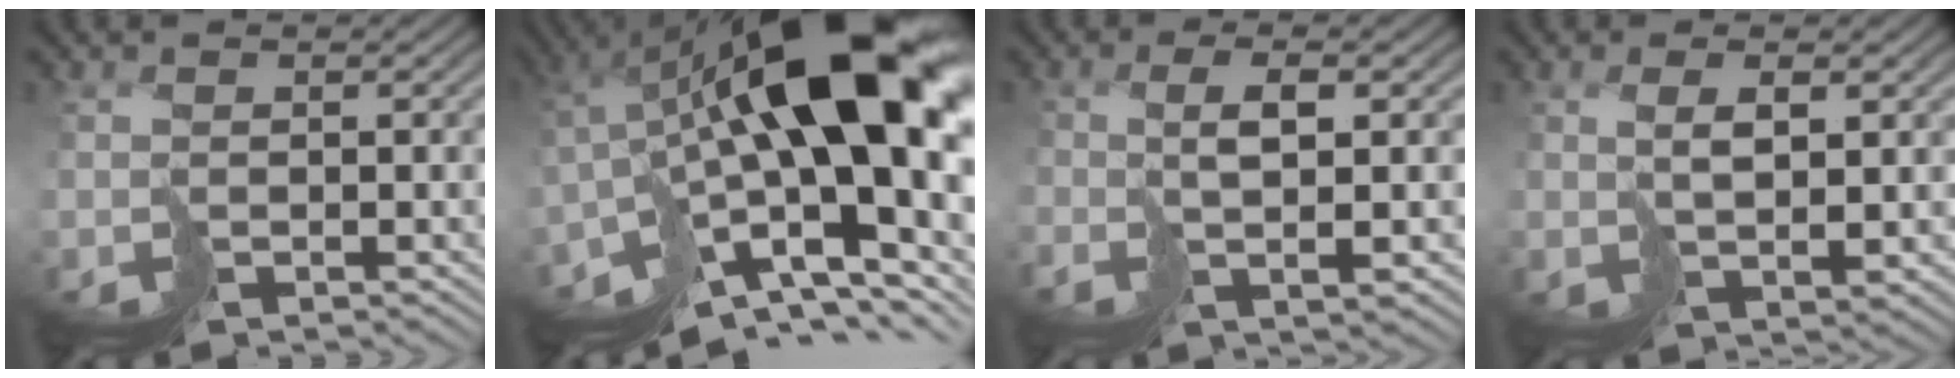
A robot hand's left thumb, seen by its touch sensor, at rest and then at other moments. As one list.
[{"total": 20.1, "force": [-0.9, 8.5, 18.1], "torque": [-0.316, -0.031, 0.006]}, {"total": 4.3, "force": [0.6, 0.2, 4.3], "torque": [-0.082, 0.008, 0.013]}, {"total": 3.6, "force": [2.0, 0.3, 3.0], "torque": [-0.067, 0.001, 0.046]}]